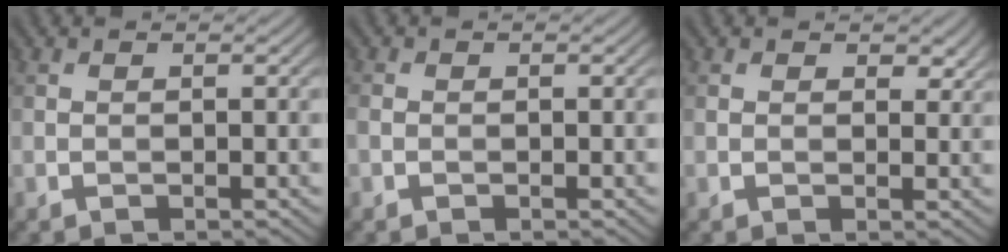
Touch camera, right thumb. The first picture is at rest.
{"total": 1.1, "force": [-0.4, 0.8, 0.5], "torque": [-0.015, -0.001, -0.010]}
{"total": 2.5, "force": [1.3, 1.7, 1.3], "torque": [-0.027, -0.005, 0.021]}